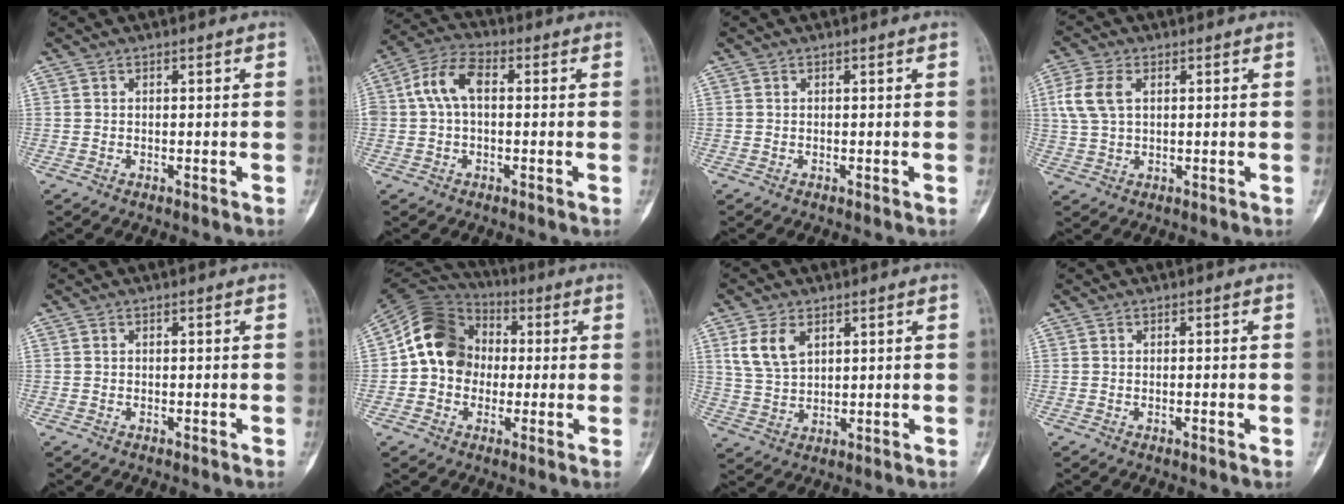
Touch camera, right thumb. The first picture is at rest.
{"total": 8.3, "force": [0.8, 4.9, 6.6], "torque": [-0.134, 0.029, 0.010]}
{"total": 0.0}
{"total": 6.7, "force": [1.7, 4.0, 5.1], "torque": [-0.119, 0.009, 0.036]}
{"total": 0.0}
{"total": 13.8, "force": [0.6, 11.7, 7.4], "torque": [-0.107, 0.031, -0.001]}
{"total": 7.1, "force": [3.1, 4.3, 4.7], "torque": [-0.086, -0.007, 0.069]}
{"total": 1.0, "force": [-0.2, 0.1, 1.0], "torque": [-0.014, -0.001, -0.002]}